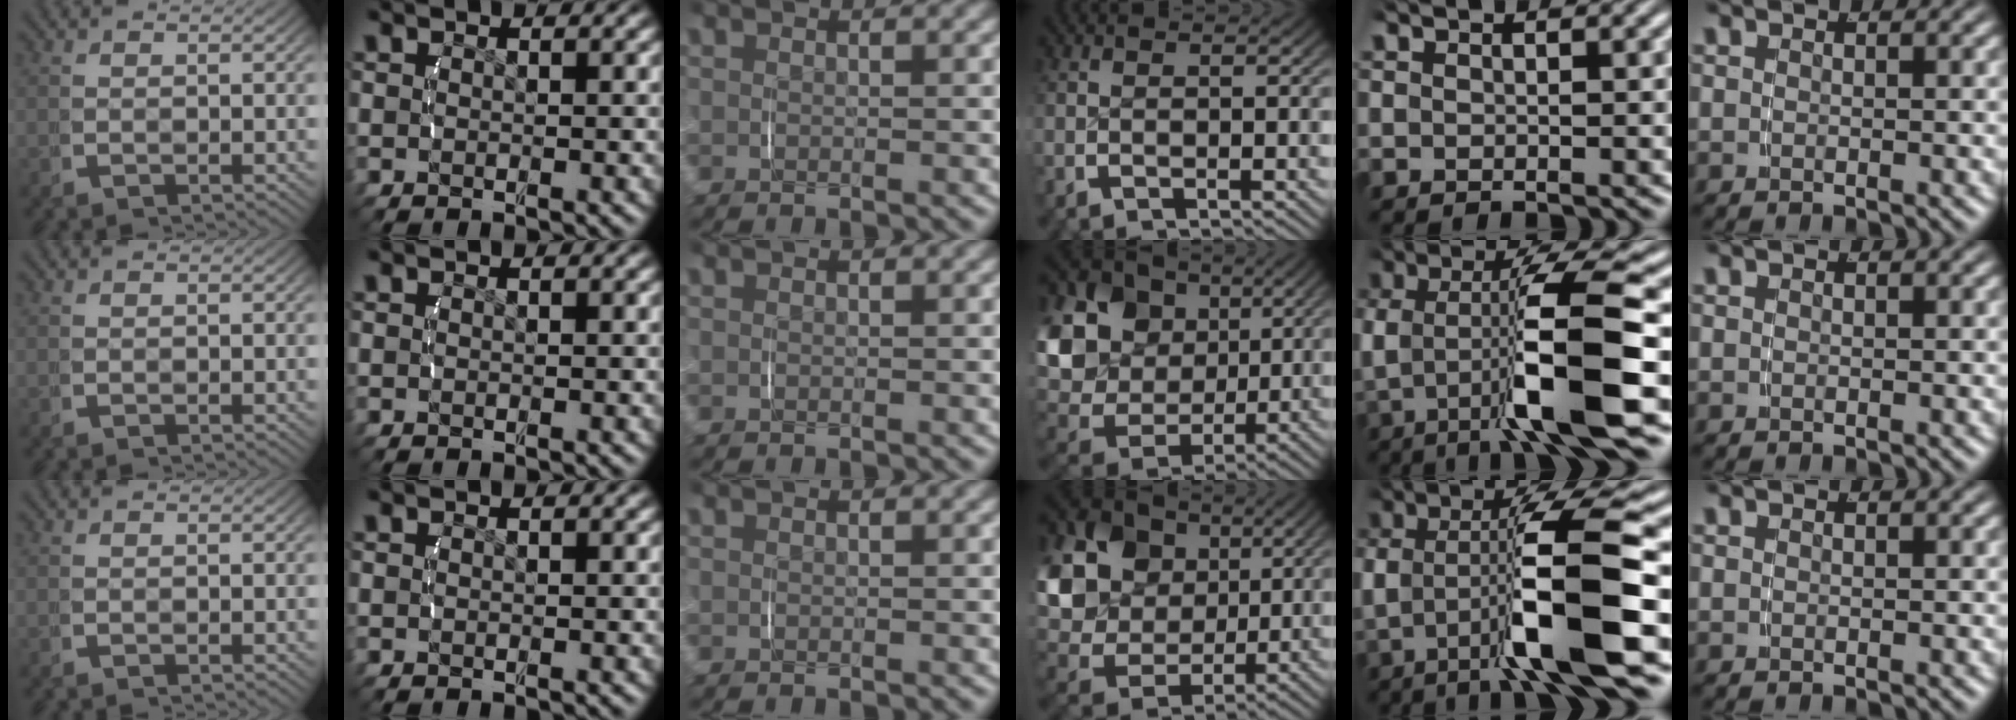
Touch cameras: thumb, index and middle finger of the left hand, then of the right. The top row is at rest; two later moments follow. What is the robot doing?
{"motion": "lift_and_place", "object": "jar lid"}